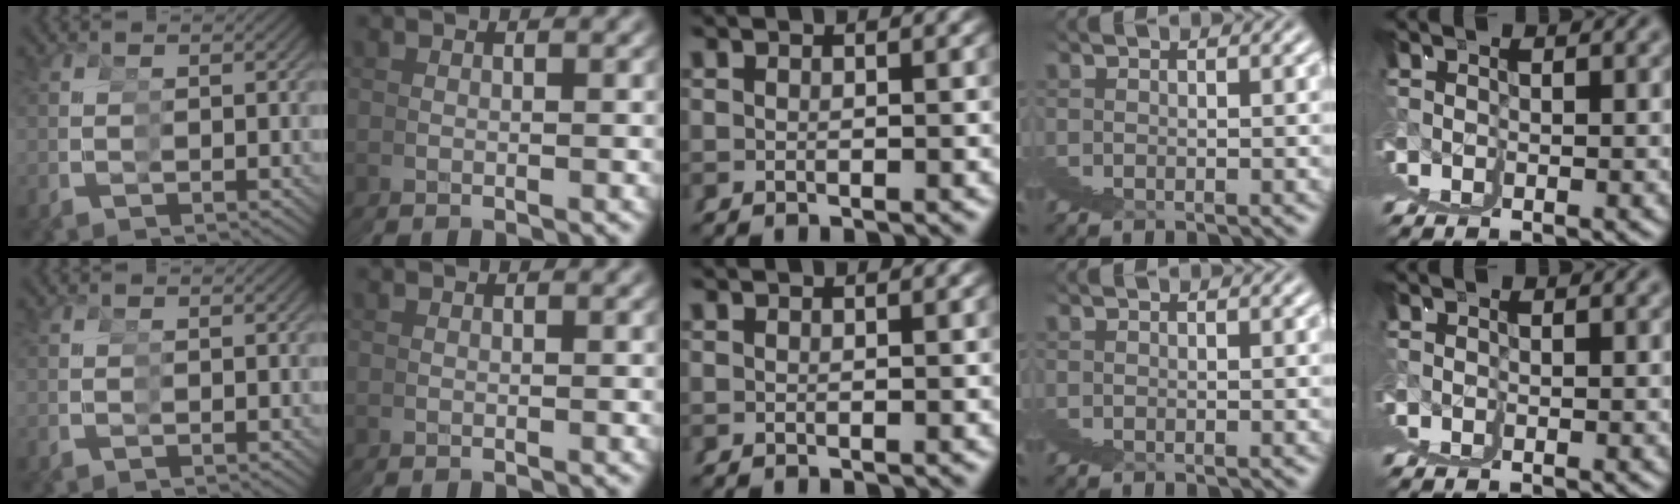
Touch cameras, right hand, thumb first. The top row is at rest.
{}